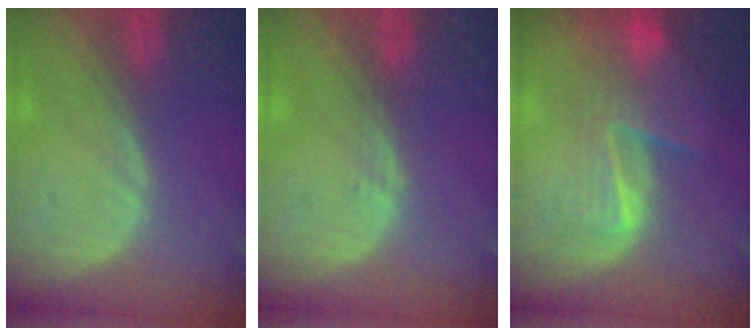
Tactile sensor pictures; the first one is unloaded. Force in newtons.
{"total": 1.1, "press": 0.9, "slide": 0.7}
{"total": 7.8, "press": 6.9, "slide": 3.7}